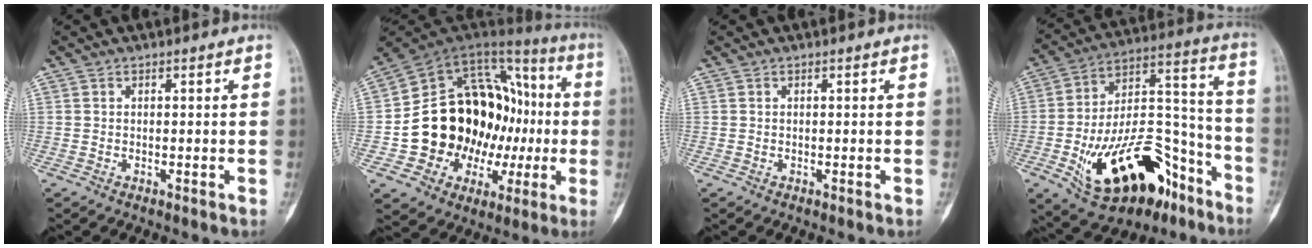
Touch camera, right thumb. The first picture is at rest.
{"total": 26.9, "force": [-2.5, 19.5, 18.4], "torque": [-0.227, 0.069, -0.024]}
{"total": 0.0}
{"total": 27.8, "force": [-13.4, 13.8, 20.0], "torque": [-0.315, 0.075, -0.207]}